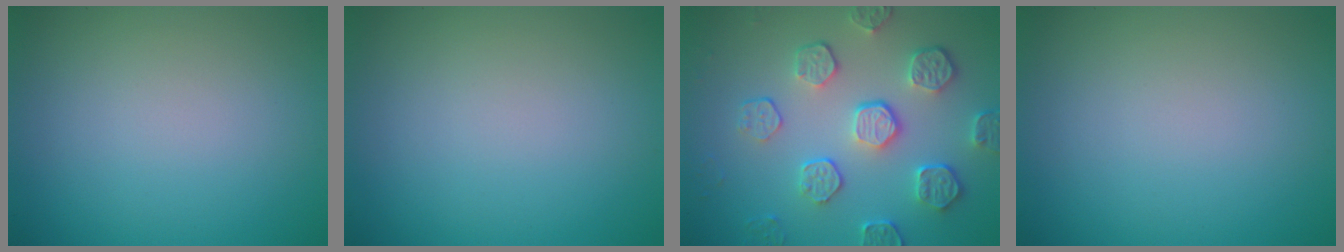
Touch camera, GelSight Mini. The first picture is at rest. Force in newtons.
{"total": 0.0}
{"total": 5.3, "press": 4.2, "slide": 3.2}
{"total": 0.0}